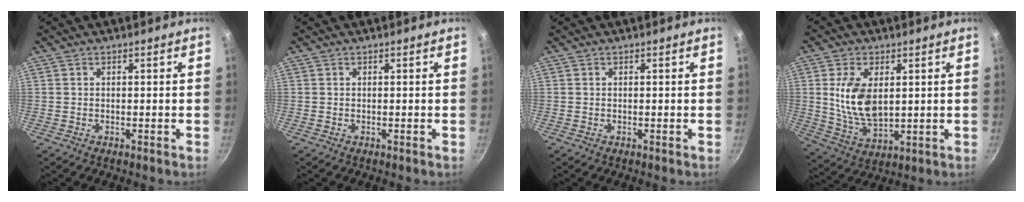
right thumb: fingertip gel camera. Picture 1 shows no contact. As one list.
[{"total": 0.0}, {"total": 0.0}, {"total": 11.5, "force": [2.1, 6.6, 9.2], "torque": [-0.166, -0.019, 0.049]}]